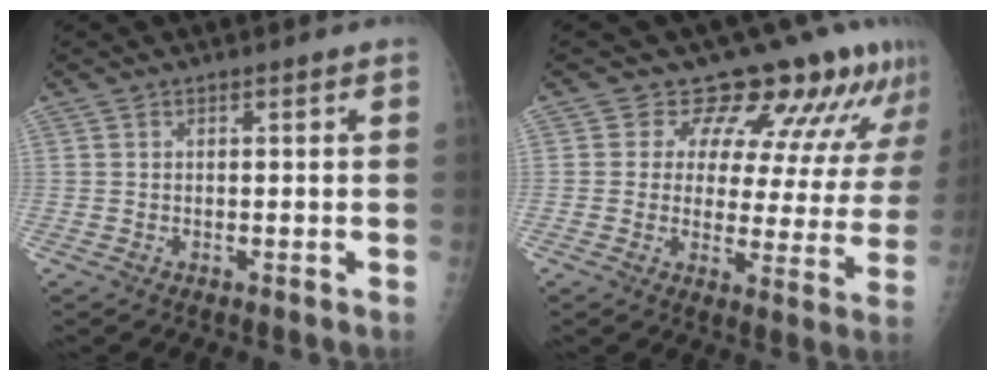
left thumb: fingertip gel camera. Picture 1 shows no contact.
{"total": 14.8, "force": [12.1, 6.3, 5.7], "torque": [-0.024, -0.069, 0.131]}